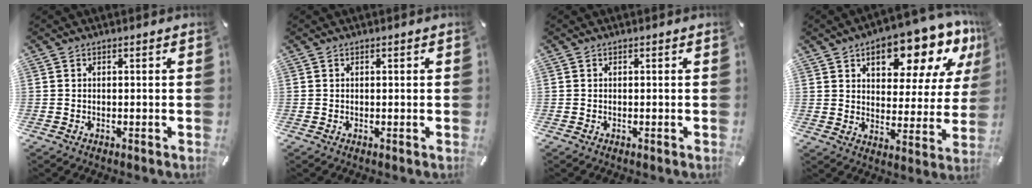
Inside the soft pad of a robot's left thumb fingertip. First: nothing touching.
{"total": 0.0}
{"total": 0.0}
{"total": 17.3, "force": [11.2, 7.9, 10.6], "torque": [-0.136, -0.069, 0.179]}